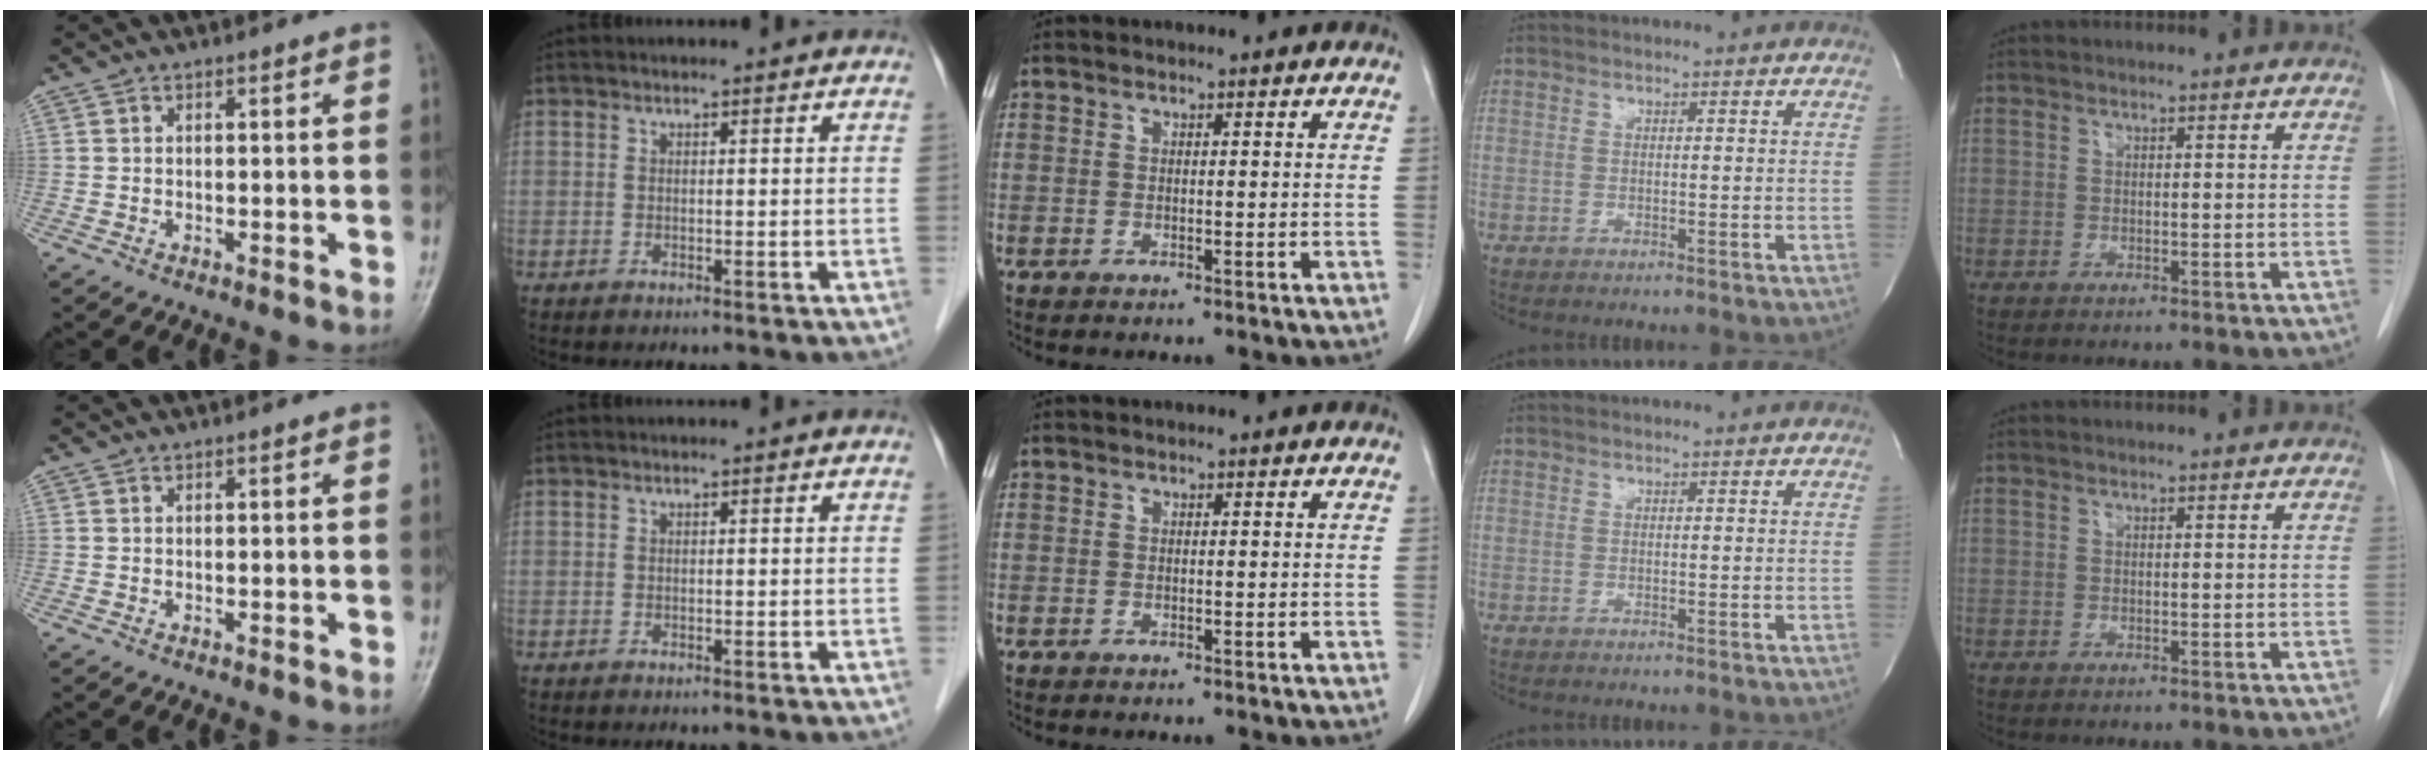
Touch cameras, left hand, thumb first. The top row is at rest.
{}